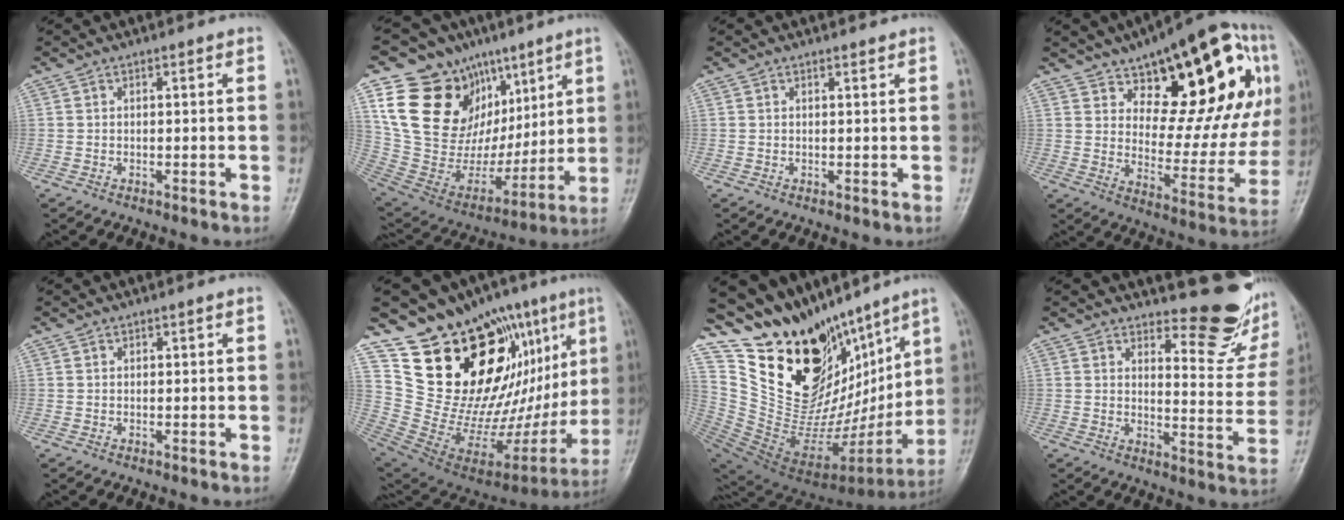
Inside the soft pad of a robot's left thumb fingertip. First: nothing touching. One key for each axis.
{"total": 25.9, "fx": 10.7, "fy": 18.3, "fz": 14.8, "tx": -0.216, "ty": -0.008, "tz": 0.211}
{"total": 0.5, "fx": 0.5, "fy": 0.0, "fz": 0.1, "tx": -0.005, "ty": -0.006, "tz": 0.007}
{"total": 28.2, "fx": 12.3, "fy": 12.4, "fz": 22.1, "tx": -0.248, "ty": -0.023, "tz": 0.185}
{"total": 0.0}
{"total": 28.2, "fx": 13.7, "fy": 11.5, "fz": 21.8, "tx": -0.270, "ty": -0.061, "tz": 0.249}
{"total": 30.0, "fx": 18.9, "fy": 15.3, "fz": 17.6, "tx": -0.231, "ty": -0.077, "tz": 0.332}
{"total": 13.9, "fx": 11.9, "fy": 4.3, "fz": 5.8, "tx": -0.035, "ty": -0.118, "tz": 0.141}